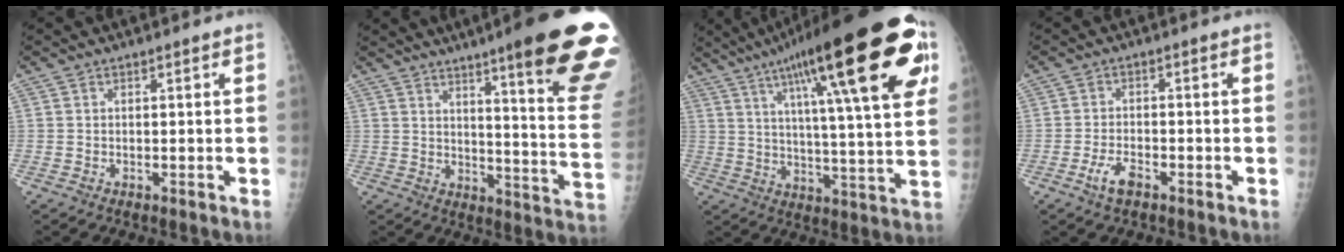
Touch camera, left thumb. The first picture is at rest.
{"total": 25.1, "force": [16.1, 2.4, 19.1], "torque": [-0.205, -0.086, 0.211]}
{"total": 30.5, "force": [13.8, 6.8, 26.4], "torque": [-0.362, -0.006, 0.207]}
{"total": 4.1, "force": [-2.5, 1.7, 2.8], "torque": [-0.059, 0.016, -0.044]}